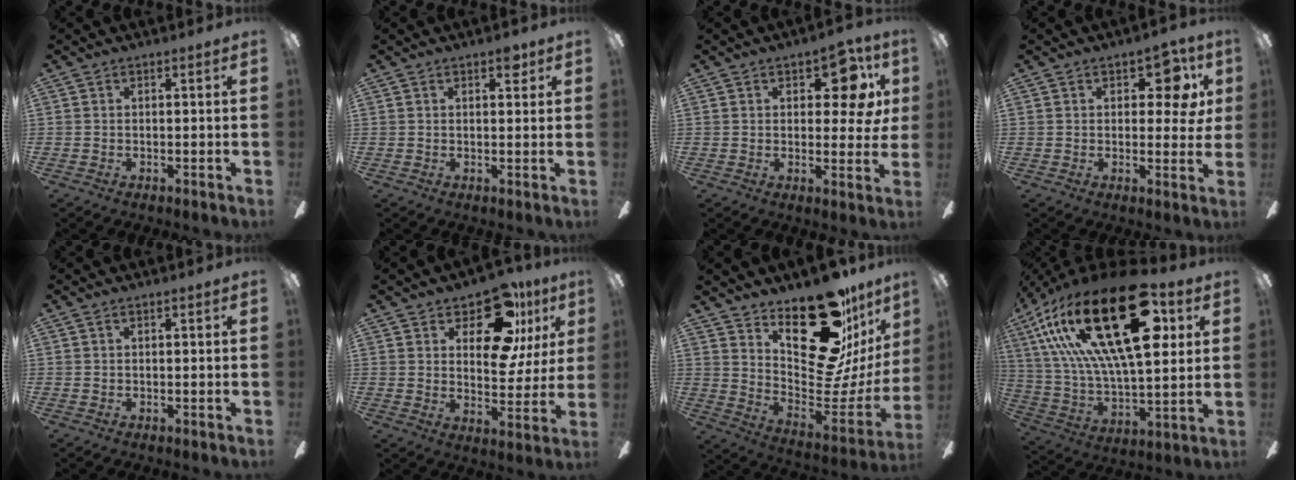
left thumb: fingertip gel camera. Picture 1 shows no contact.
{"total": 3.0, "force": [1.8, 1.2, 2.1], "torque": [-0.021, -0.005, 0.025]}
{"total": 10.4, "force": [4.2, 5.1, 8.1], "torque": [-0.102, -0.003, 0.068]}
{"total": 8.4, "force": [3.3, 4.6, 6.2], "torque": [-0.068, -0.005, 0.053]}
{"total": 0.0}
{"total": 15.8, "force": [9.1, 8.0, 10.2], "torque": [-0.144, -0.040, 0.154]}
{"total": 25.5, "force": [17.5, 10.4, 15.4], "torque": [-0.190, -0.133, 0.308]}
{"total": 35.3, "force": [13.8, 14.9, 28.9], "torque": [-0.552, -0.066, 0.226]}